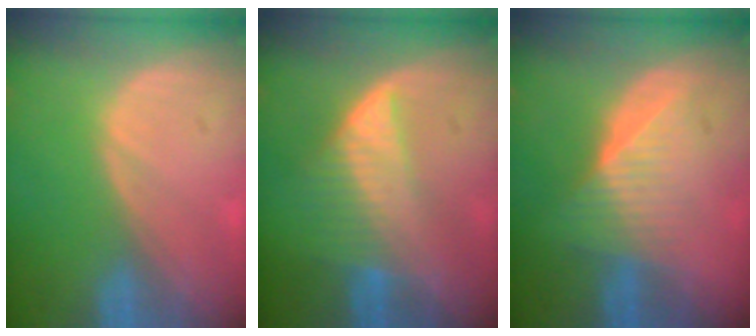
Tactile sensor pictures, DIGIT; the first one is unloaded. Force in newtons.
{"total": 6.9, "press": 6.1, "slide": 3.2}
{"total": 6.3, "press": 6.0, "slide": 2.0}